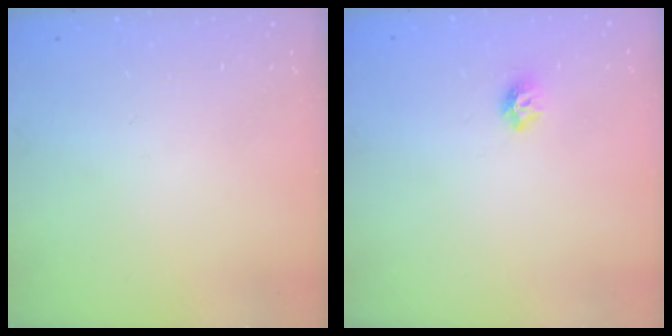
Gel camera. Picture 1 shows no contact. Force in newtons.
{"total": 6.1, "press": 6.0, "slide": 0.9}